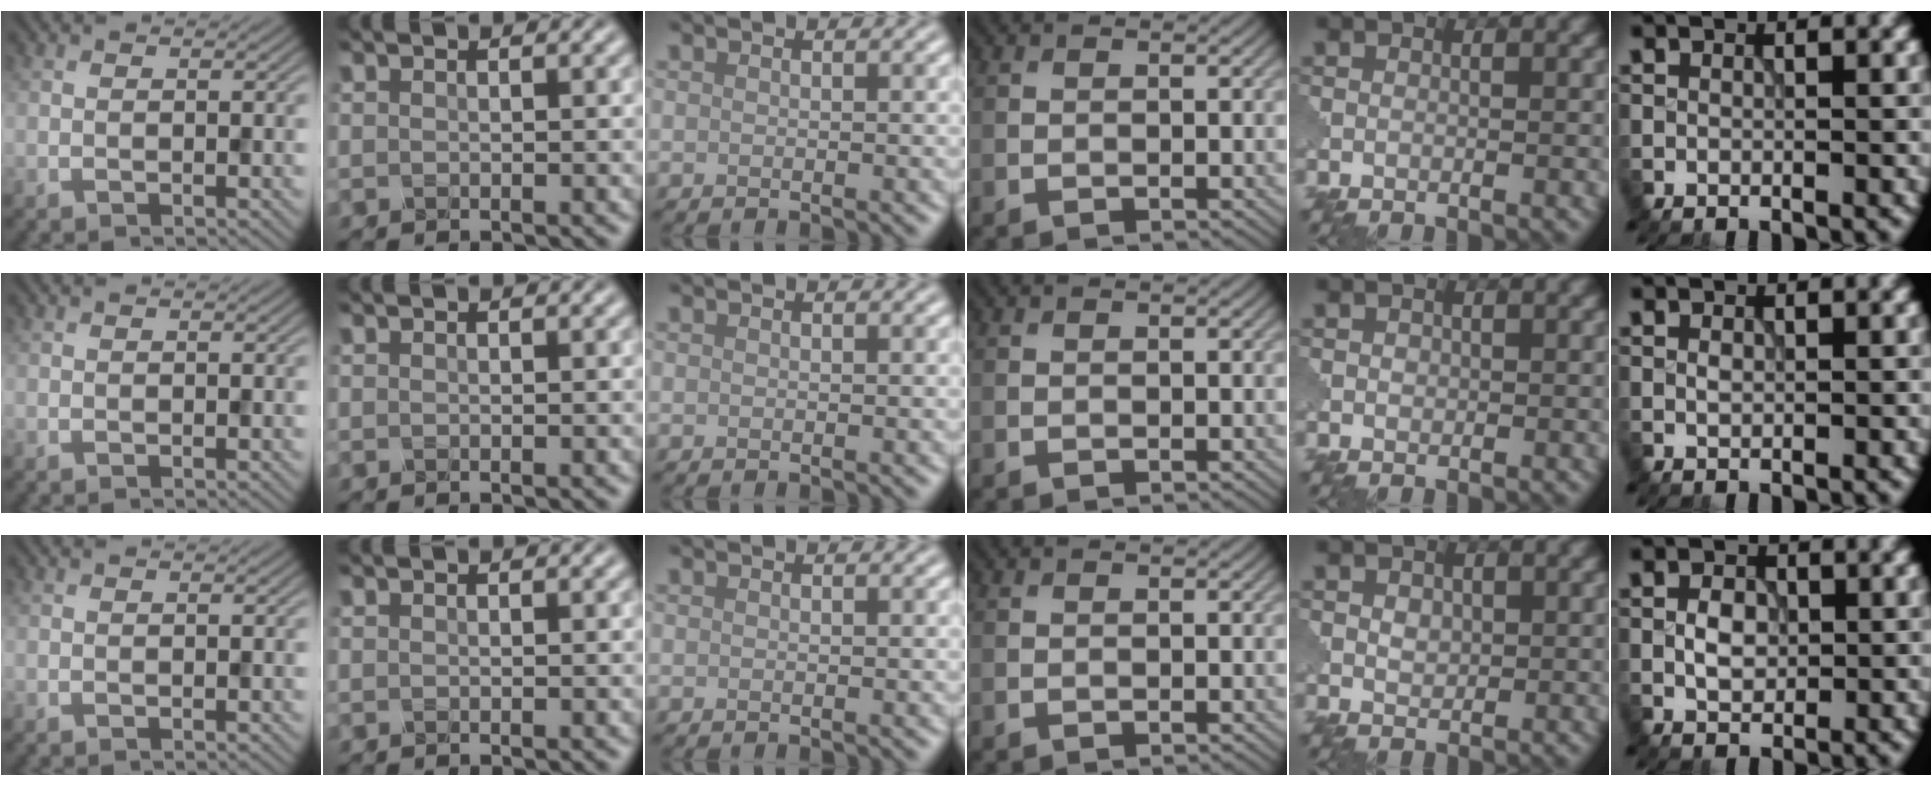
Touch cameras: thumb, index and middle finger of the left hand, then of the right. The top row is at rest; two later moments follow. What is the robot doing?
{"motion": "close", "object": "eyeshadow palette"}